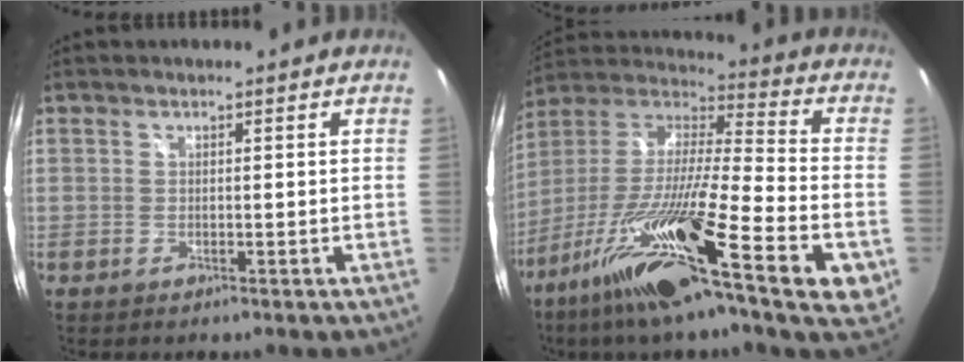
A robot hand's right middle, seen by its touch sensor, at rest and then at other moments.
{"total": 28.4, "force": [-13.6, 3.1, 24.7], "torque": [-0.401, -0.062, -0.248]}